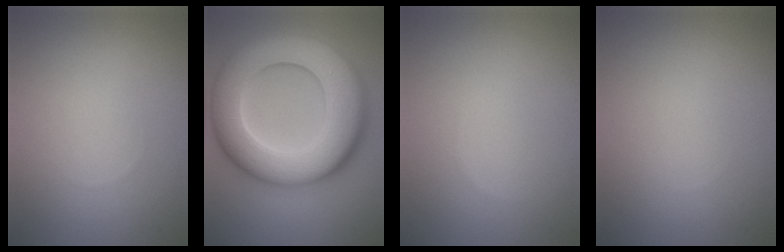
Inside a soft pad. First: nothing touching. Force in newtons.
{"total": 13.6, "press": 13.6, "slide": 0.6}
{"total": 0.0}
{"total": 0.0}